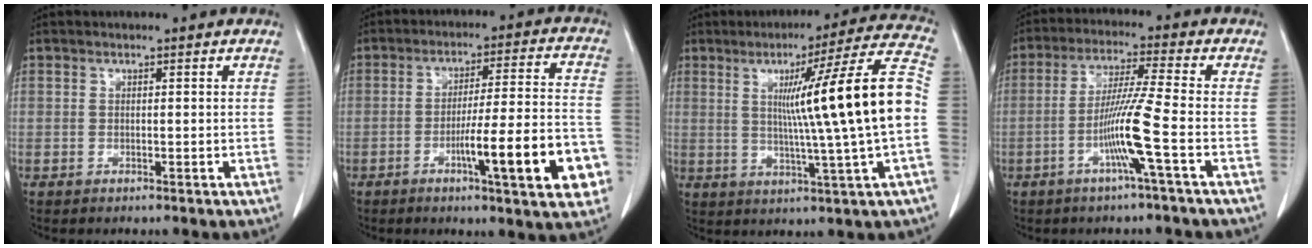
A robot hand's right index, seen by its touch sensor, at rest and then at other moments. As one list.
[{"total": 15.0, "force": [-5.5, 1.2, 13.9], "torque": [-0.187, 0.006, -0.076]}, {"total": 17.9, "force": [1.1, -2.1, 17.8], "torque": [-0.256, 0.006, 0.008]}, {"total": 8.6, "force": [-3.0, -1.7, 7.9], "torque": [-0.155, -0.008, -0.062]}]